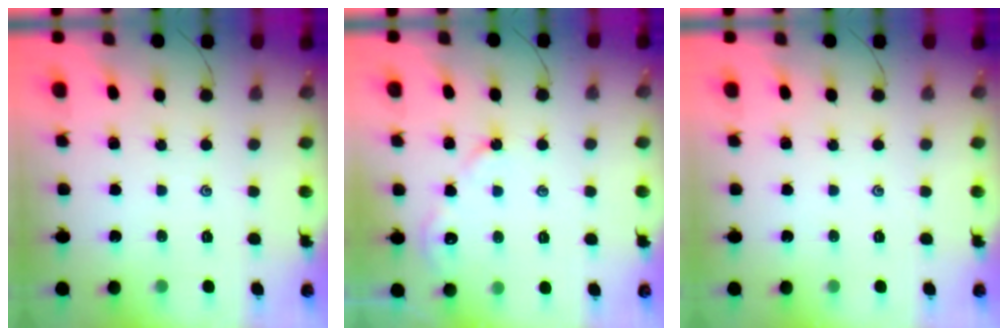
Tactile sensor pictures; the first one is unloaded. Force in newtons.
{"total": 6.8, "press": 6.7, "slide": 0.8}
{"total": 0.0}